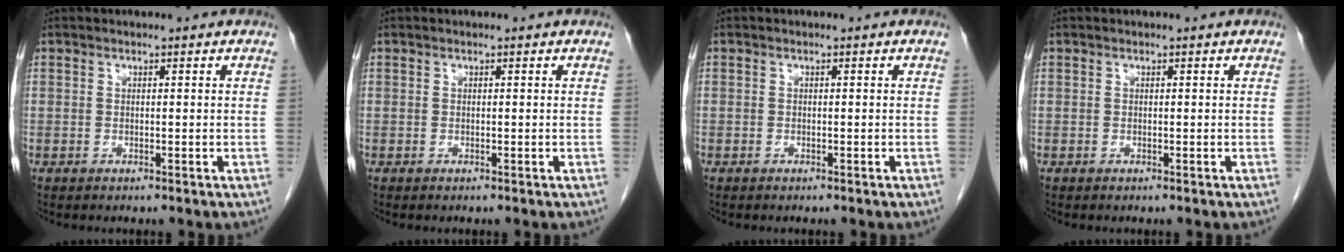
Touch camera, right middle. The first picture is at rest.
{"total": 0.0}
{"total": 0.0}
{"total": 0.0}